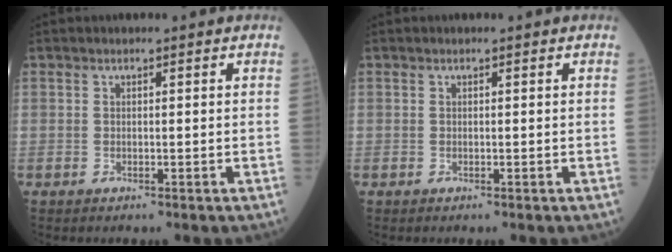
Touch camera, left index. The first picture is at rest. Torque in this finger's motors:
{"motor_torque": [0.03, -0.05, 0.02, 0.01]}